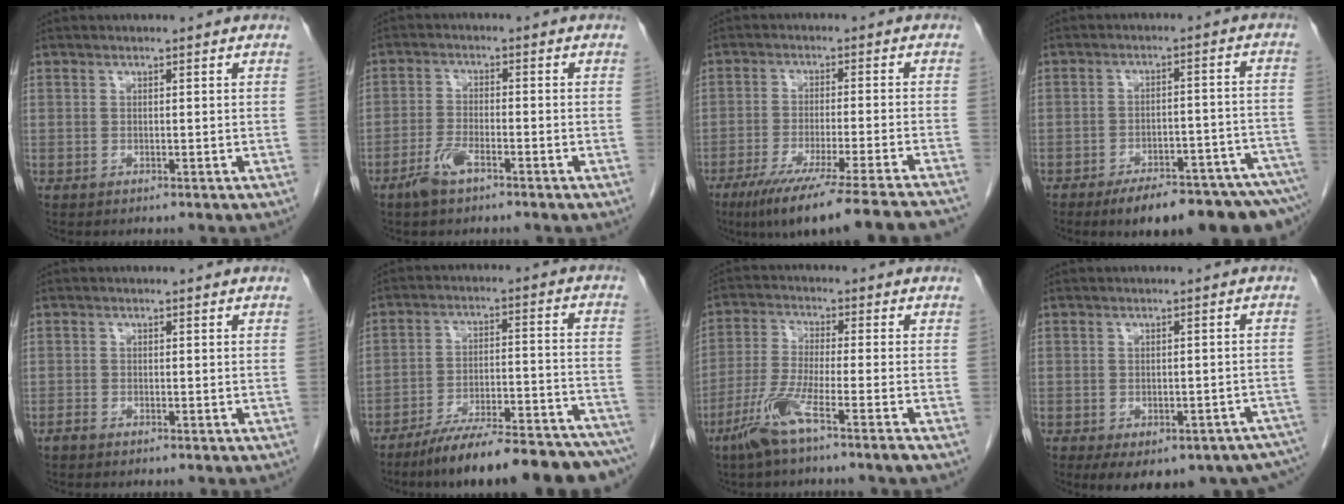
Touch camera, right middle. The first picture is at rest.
{"total": 4.1, "force": [-2.8, 1.0, 2.8], "torque": [-0.063, -0.001, -0.054]}
{"total": 20.3, "force": [-17.1, -1.0, 10.8], "torque": [-0.113, -0.060, -0.246]}
{"total": 16.5, "force": [-13.5, 2.5, 9.1], "torque": [-0.059, 0.021, -0.176]}
{"total": 0.9, "force": [-0.7, 0.3, 0.4], "torque": [-0.014, -0.001, -0.015]}
{"total": 23.1, "force": [-20.0, 2.6, 11.3], "torque": [-0.107, 0.014, -0.284]}
{"total": 7.9, "force": [-4.8, -0.6, 6.2], "torque": [-0.132, -0.015, -0.099]}
{"total": 17.9, "force": [-12.9, 8.2, 9.4], "torque": [-0.108, 0.006, -0.140]}